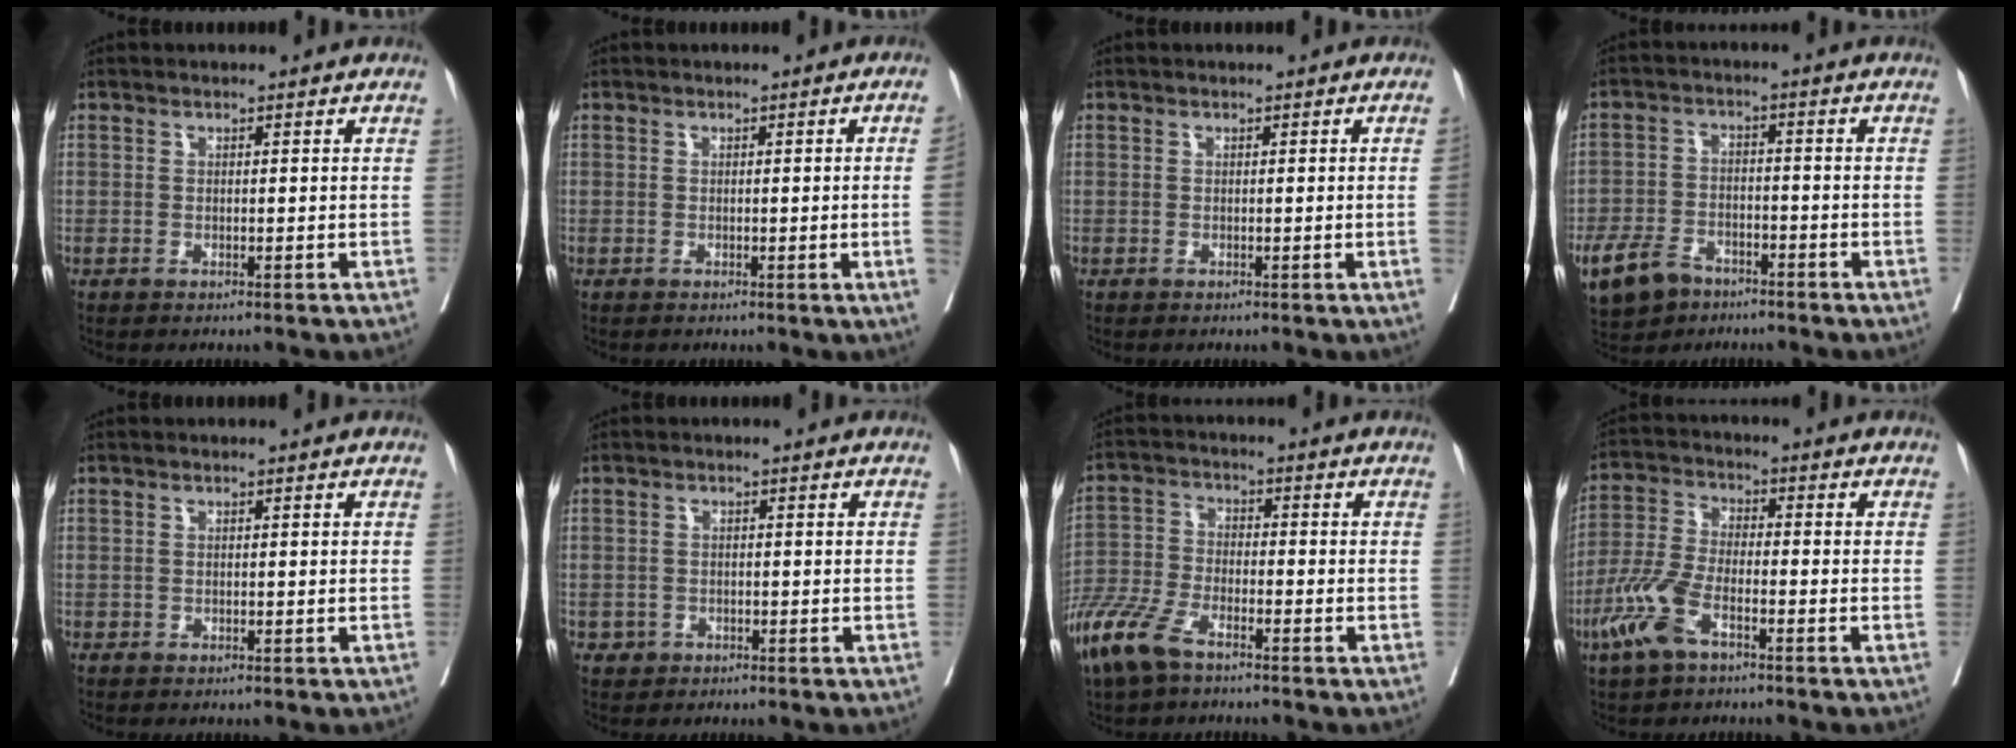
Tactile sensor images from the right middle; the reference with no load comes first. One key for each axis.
{"total": 3.8, "fx": -0.3, "fy": -1.4, "fz": 3.5, "tx": -0.052, "ty": -0.009, "tz": 0.000}
{"total": 1.6, "fx": -0.2, "fy": -0.7, "fz": 1.4, "tx": -0.021, "ty": -0.003, "tz": 0.000}
{"total": 9.1, "fx": -6.1, "fy": 5.5, "fz": 4.1, "tx": -0.085, "ty": -0.003, "tz": -0.104}
{"total": 0.0}
{"total": 1.5, "fx": -0.8, "fy": 1.3, "fz": 0.1, "tx": -0.002, "ty": 0.005, "tz": -0.011}
{"total": 9.1, "fx": -6.5, "fy": 3.0, "fz": 5.7, "tx": -0.135, "ty": -0.018, "tz": -0.131}
{"total": 7.9, "fx": -4.4, "fy": 2.7, "fz": 6.0, "tx": -0.144, "ty": -0.009, "tz": -0.093}